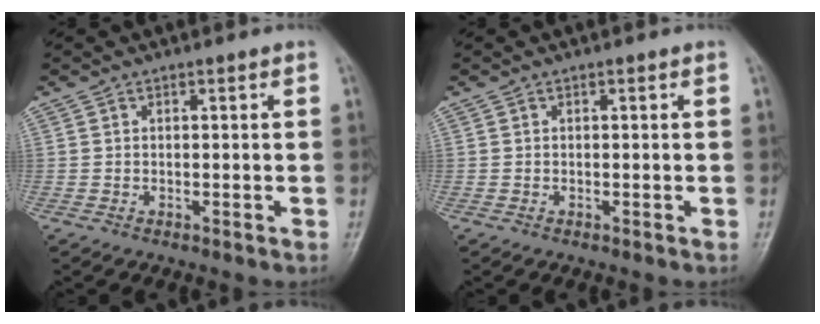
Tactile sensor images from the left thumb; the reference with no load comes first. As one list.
[{"total": 0.0}]